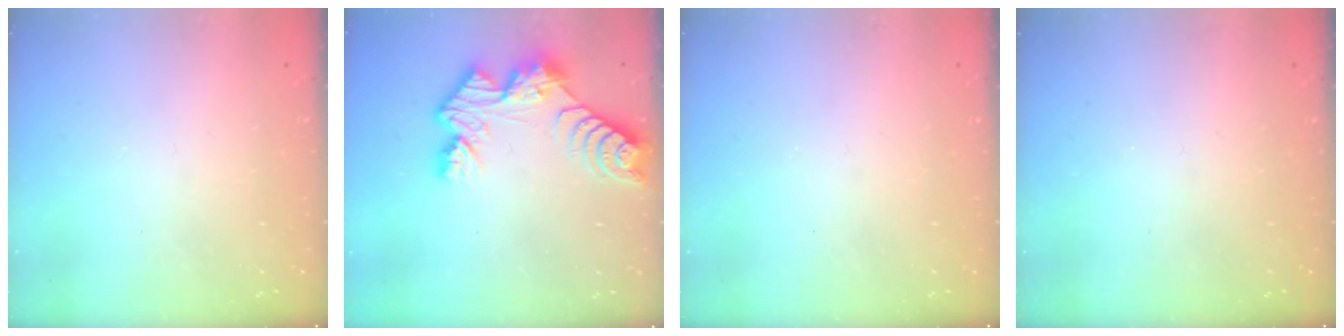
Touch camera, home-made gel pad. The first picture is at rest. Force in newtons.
{"total": 10.3, "press": 10.3, "slide": 1.0}
{"total": 0.0}
{"total": 0.0}